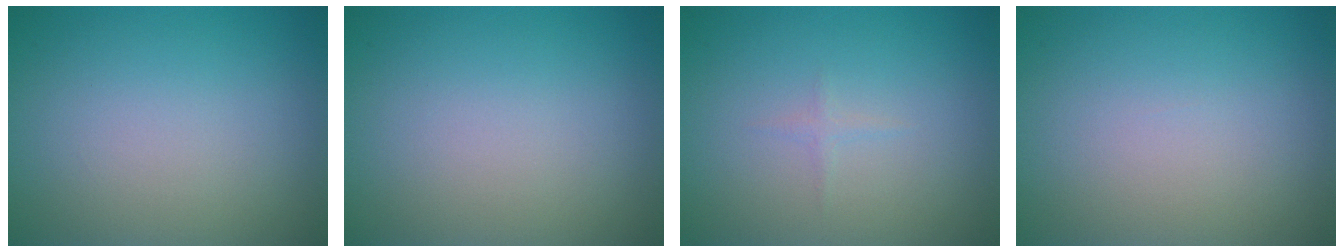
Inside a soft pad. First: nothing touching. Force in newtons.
{"total": 0.0}
{"total": 0.6, "press": 0.6, "slide": 0.0}
{"total": 0.0}